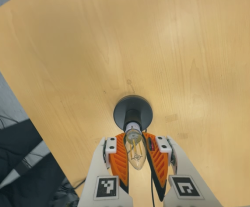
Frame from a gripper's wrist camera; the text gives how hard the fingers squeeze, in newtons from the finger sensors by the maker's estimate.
{"total": 31.7, "left": 34.8, "right": 28.5}